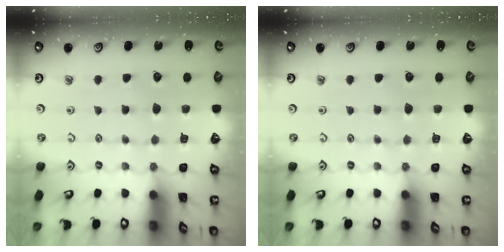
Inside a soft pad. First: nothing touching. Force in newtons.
{"total": 0.0}